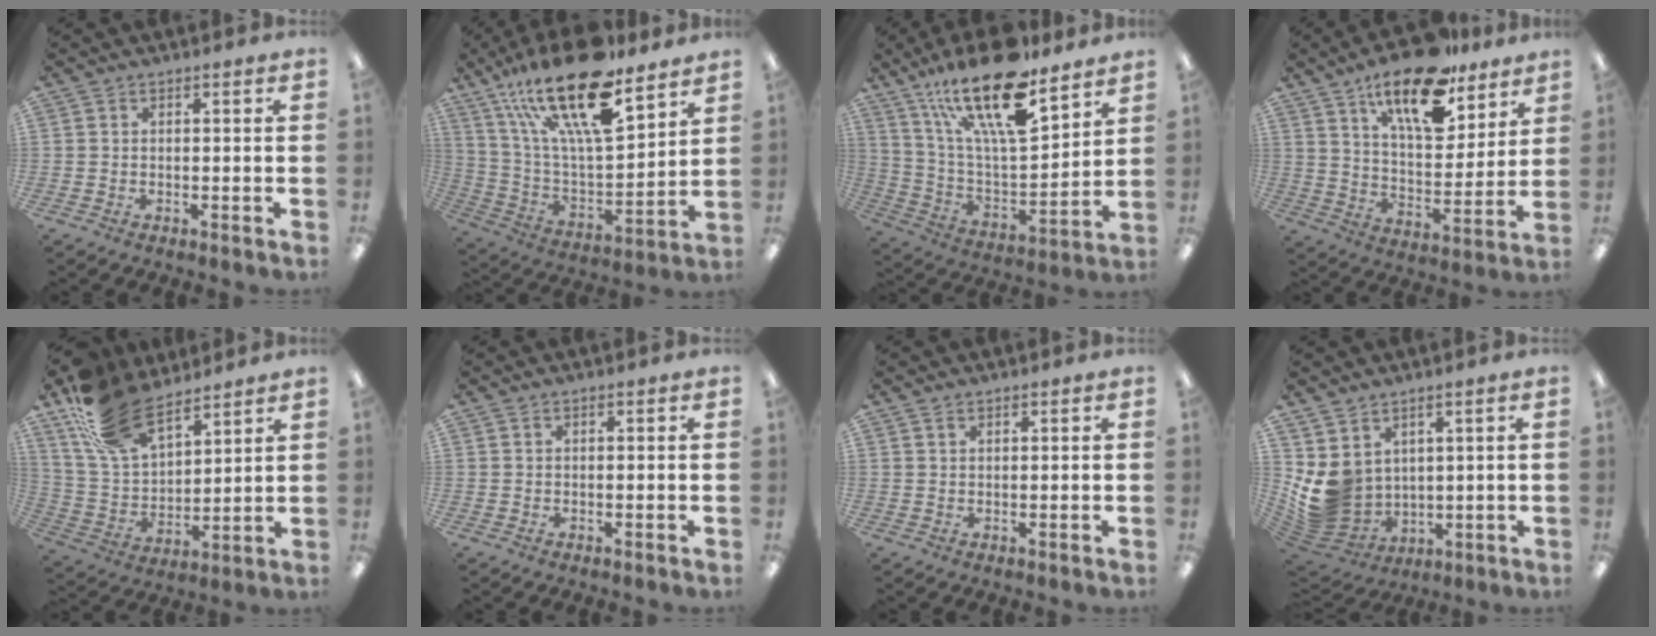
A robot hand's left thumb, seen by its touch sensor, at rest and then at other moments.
{"total": 25.5, "force": [16.7, 8.1, 17.5], "torque": [-0.318, -0.098, 0.283]}
{"total": 23.8, "force": [15.9, 7.6, 16.0], "torque": [-0.293, -0.098, 0.266]}
{"total": 18.5, "force": [12.9, 7.5, 10.9], "torque": [-0.178, -0.070, 0.219]}
{"total": 20.2, "force": [13.8, 10.2, 10.6], "torque": [-0.234, -0.057, 0.259]}
{"total": 0.0}
{"total": 1.0, "force": [0.7, 0.4, 0.4], "torque": [-0.010, 0.000, 0.014]}
{"total": 8.7, "force": [2.8, 7.5, 3.2], "torque": [-0.106, -0.035, 0.064]}